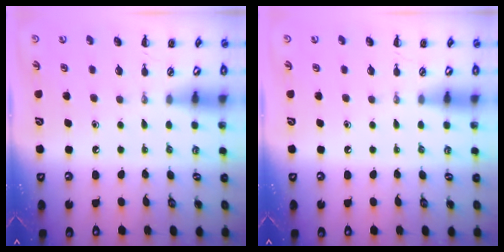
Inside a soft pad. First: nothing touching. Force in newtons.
{"total": 0.0}